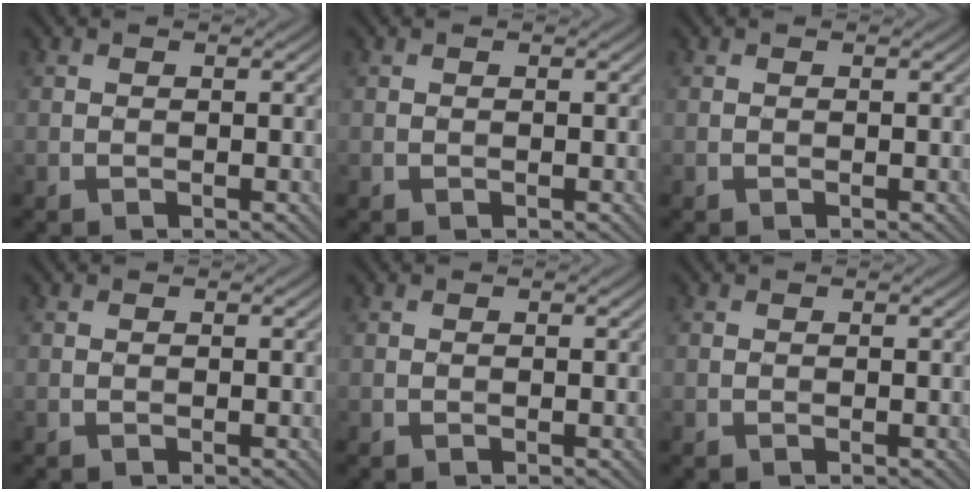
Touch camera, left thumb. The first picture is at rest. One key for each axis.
{"total": 0.0}
{"total": 0.0}
{"total": 0.0}
{"total": 0.0}
{"total": 0.0}